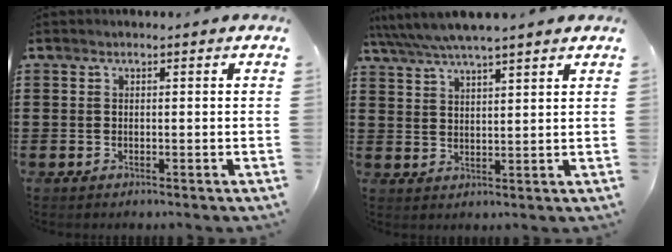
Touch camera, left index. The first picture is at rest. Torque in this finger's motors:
{"motor_torque": [0.57, -1.31, 1.05, 0.21]}